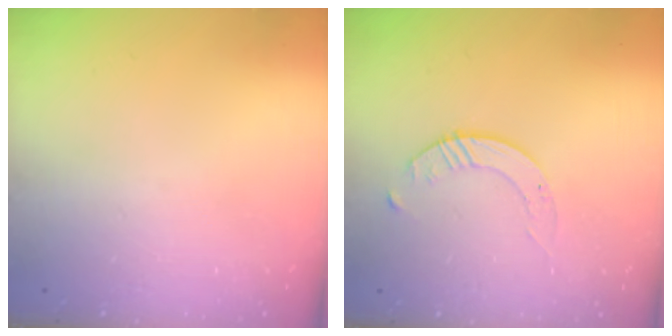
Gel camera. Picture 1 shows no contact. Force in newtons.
{"total": 2.8, "press": 2.8, "slide": 0.3}